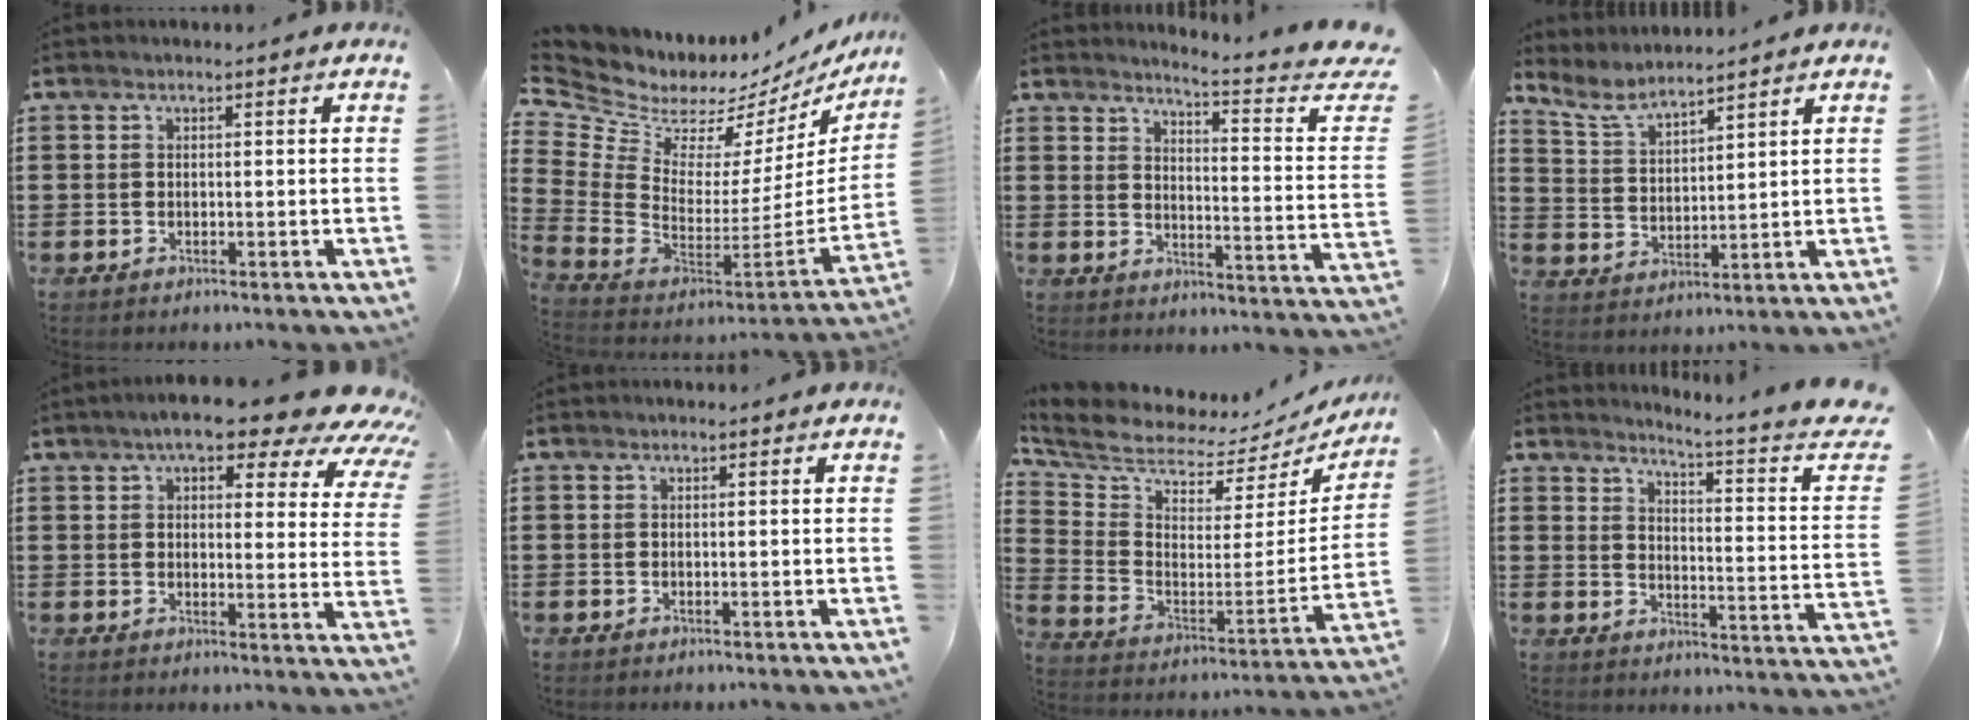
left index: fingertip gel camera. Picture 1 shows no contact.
{"total": 5.5, "force": [4.2, 3.4, 1.3], "torque": [-0.071, -0.058, 0.069]}
{"total": 3.9, "force": [3.2, -0.8, 2.0], "torque": [-0.044, -0.039, 0.041]}
{"total": 5.6, "force": [5.1, 0.9, 2.1], "torque": [-0.061, -0.018, 0.093]}
{"total": 9.4, "force": [7.2, 2.1, 5.7], "torque": [-0.098, -0.029, 0.122]}
{"total": 0.0}
{"total": 5.3, "force": [5.0, 1.2, 1.1], "torque": [-0.058, -0.058, 0.083]}
{"total": 3.9, "force": [2.8, -1.0, 2.5], "torque": [-0.050, -0.043, 0.032]}